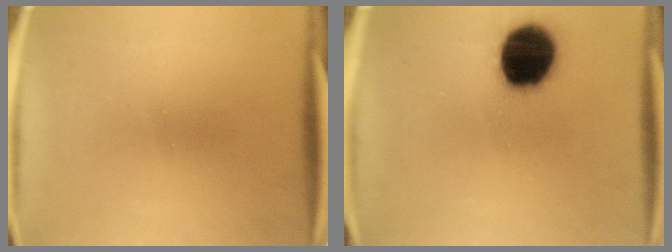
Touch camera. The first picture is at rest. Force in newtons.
{"total": 19.3}